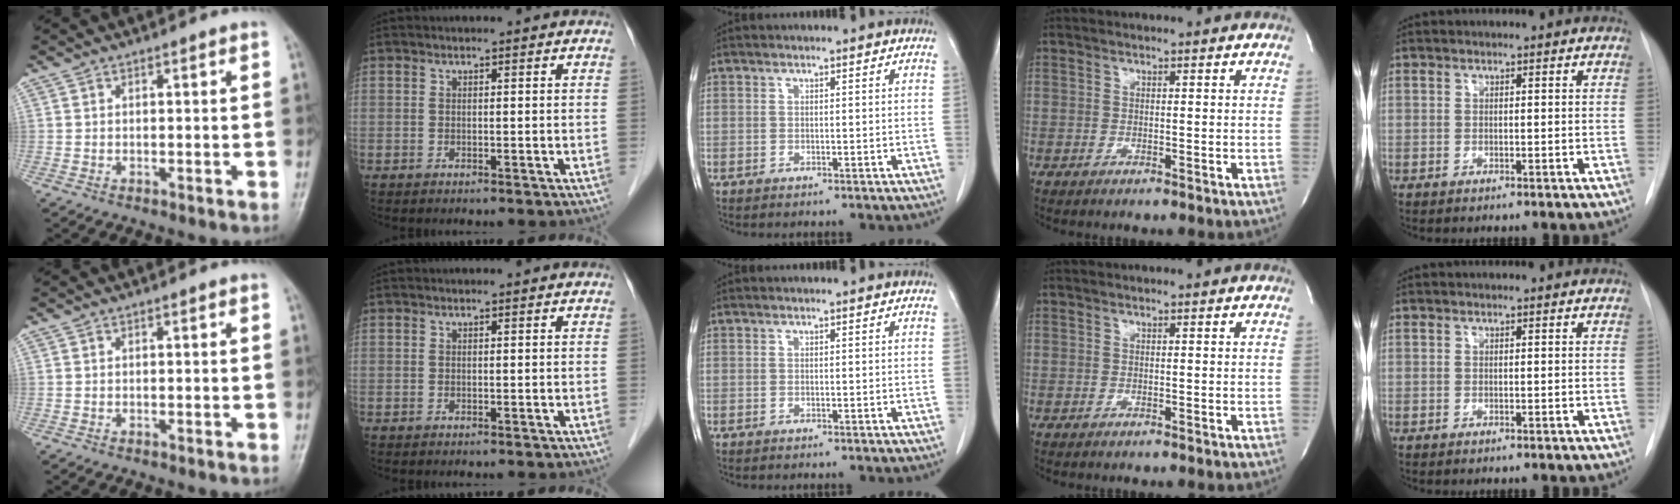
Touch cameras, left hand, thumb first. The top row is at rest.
{}